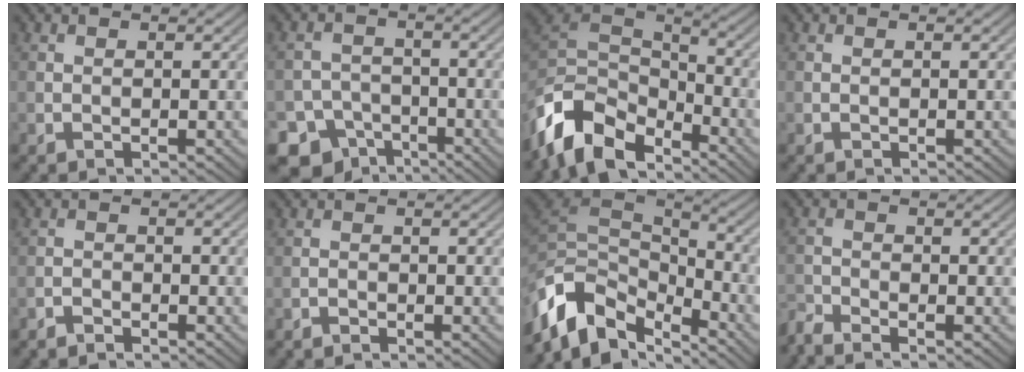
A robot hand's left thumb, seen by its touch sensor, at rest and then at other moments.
{"total": 8.6, "force": [-6.2, 5.7, 1.8], "torque": [-0.031, -0.018, -0.102]}
{"total": 12.1, "force": [-7.7, 6.7, 6.5], "torque": [-0.154, -0.004, -0.161]}
{"total": 0.0}
{"total": 1.3, "force": [-1.3, 0.3, 0.3], "torque": [-0.006, -0.001, -0.028]}
{"total": 0.9, "force": [-0.9, 0.2, 0.2], "torque": [-0.003, -0.001, -0.019]}
{"total": 12.5, "force": [-6.6, 7.1, 8.0], "torque": [-0.183, -0.008, -0.120]}
{"total": 2.9, "force": [-2.7, 0.3, 1.1], "torque": [-0.029, -0.012, -0.066]}